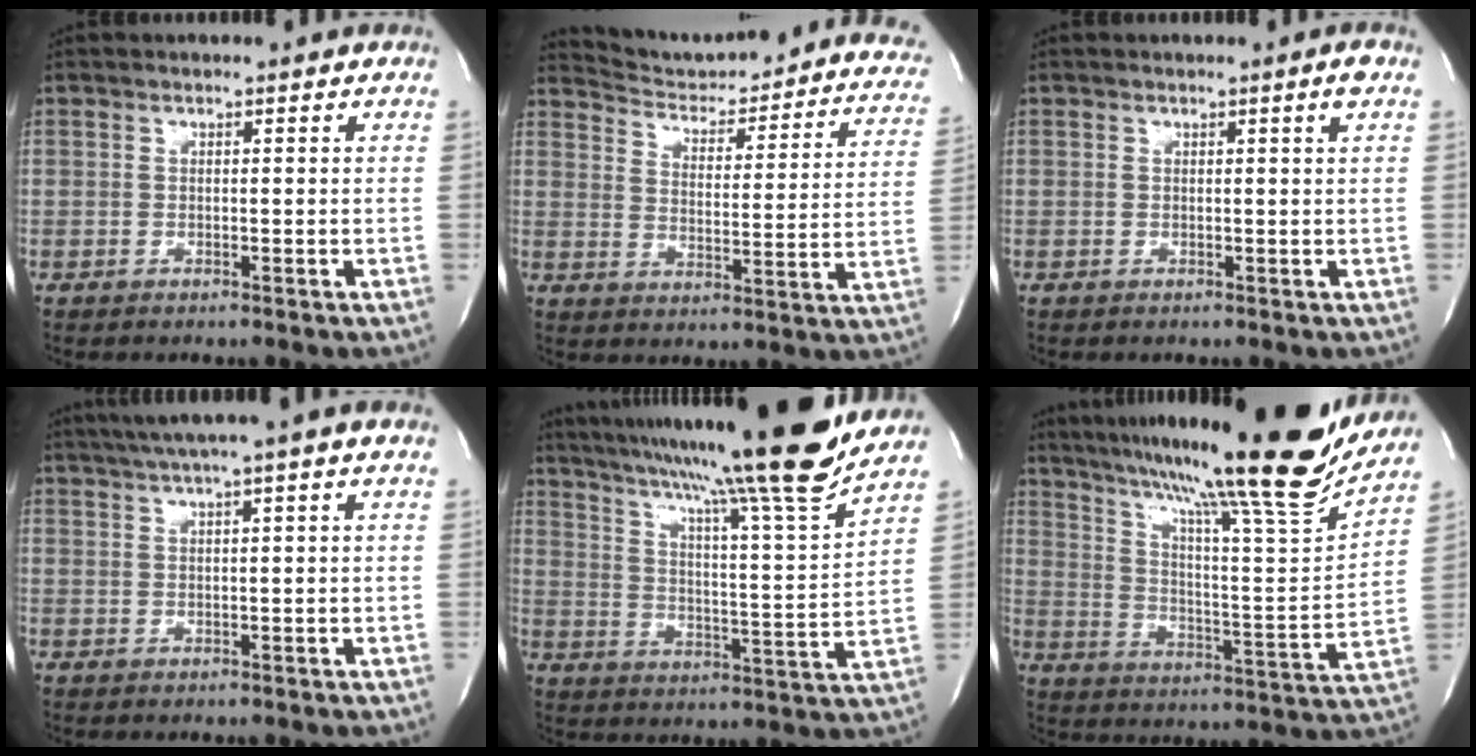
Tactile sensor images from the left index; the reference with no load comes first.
{"total": 22.1, "force": [20.3, 4.8, 7.3], "torque": [-0.087, -0.057, 0.244]}
{"total": 1.4, "force": [0.6, -0.4, 1.2], "torque": [-0.020, -0.004, 0.010]}
{"total": 7.7, "force": [5.8, -1.2, 4.9], "torque": [-0.082, 0.029, 0.081]}
{"total": 23.5, "force": [20.1, -1.8, 12.0], "torque": [-0.204, -0.045, 0.290]}
{"total": 26.7, "force": [22.1, -0.1, 14.9], "torque": [-0.251, -0.055, 0.320]}